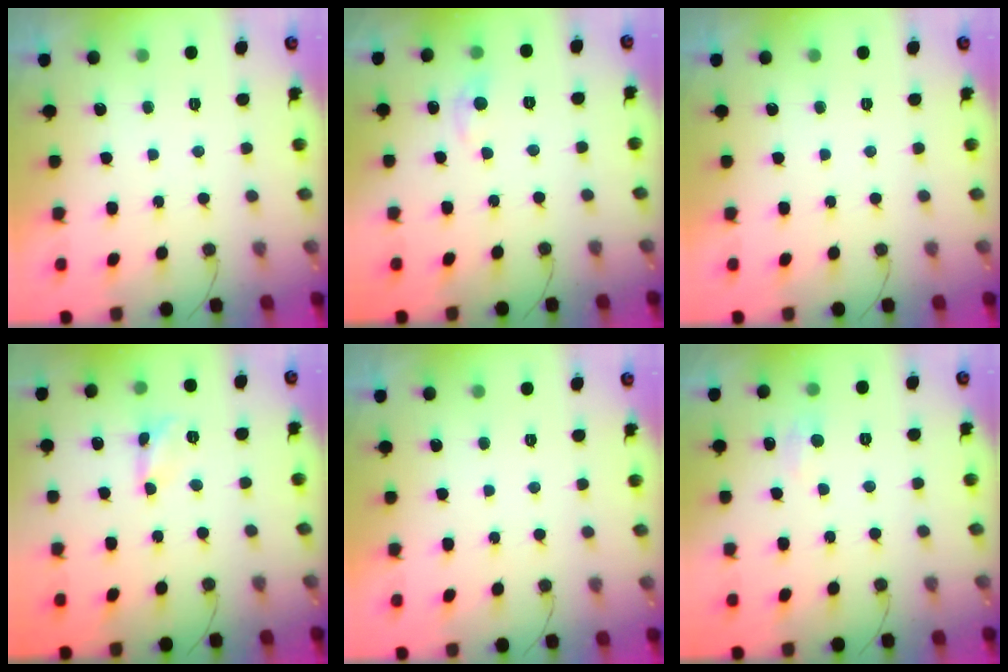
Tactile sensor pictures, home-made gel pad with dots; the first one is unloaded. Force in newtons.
{"total": 5.9, "press": 5.8, "slide": 0.9}
{"total": 0.0}
{"total": 2.0, "press": 2.0, "slide": 0.2}
{"total": 0.0}
{"total": 5.3, "press": 5.3, "slide": 0.7}